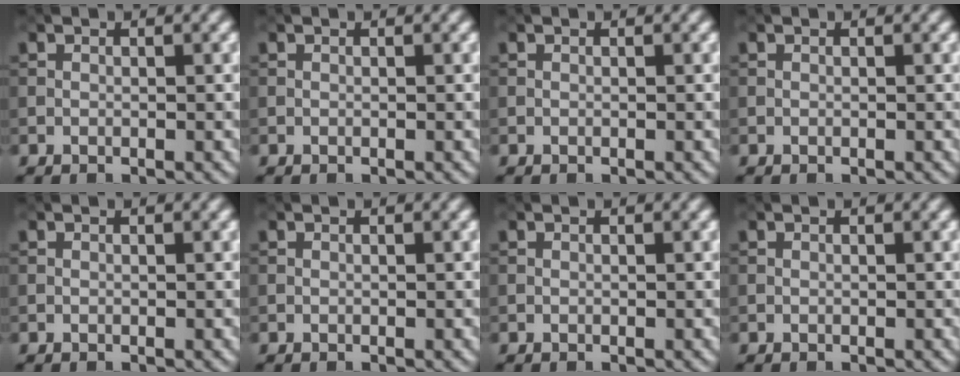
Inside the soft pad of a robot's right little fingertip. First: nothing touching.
{"total": 0.0}
{"total": 0.0}
{"total": 0.0}
{"total": 0.0}
{"total": 0.0}
{"total": 0.0}
{"total": 0.0}